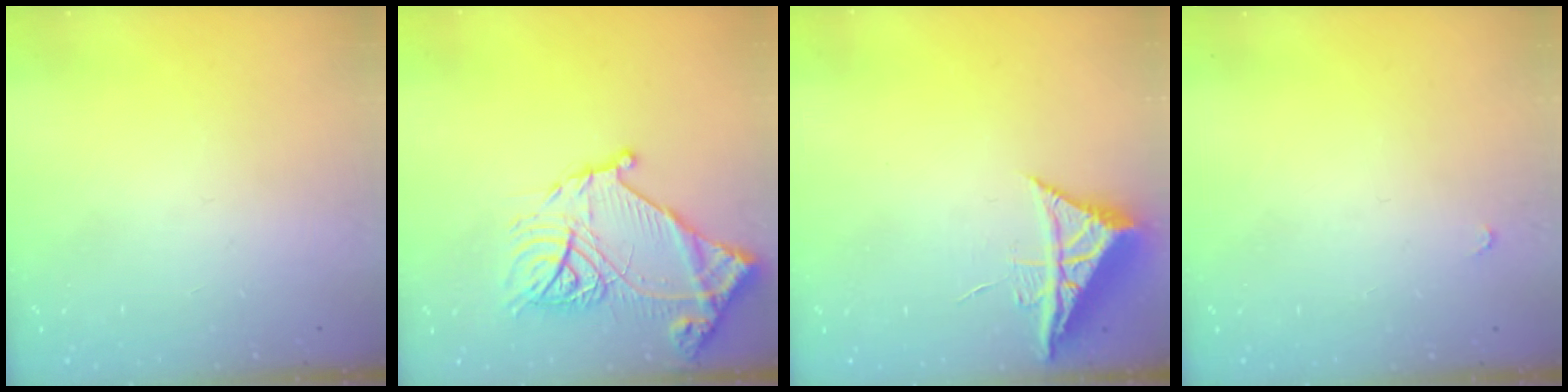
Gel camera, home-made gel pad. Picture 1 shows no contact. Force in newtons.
{"total": 18.7, "press": 18.6, "slide": 1.8}
{"total": 7.7, "press": 7.7, "slide": 0.4}
{"total": 2.8, "press": 2.8, "slide": 0.4}